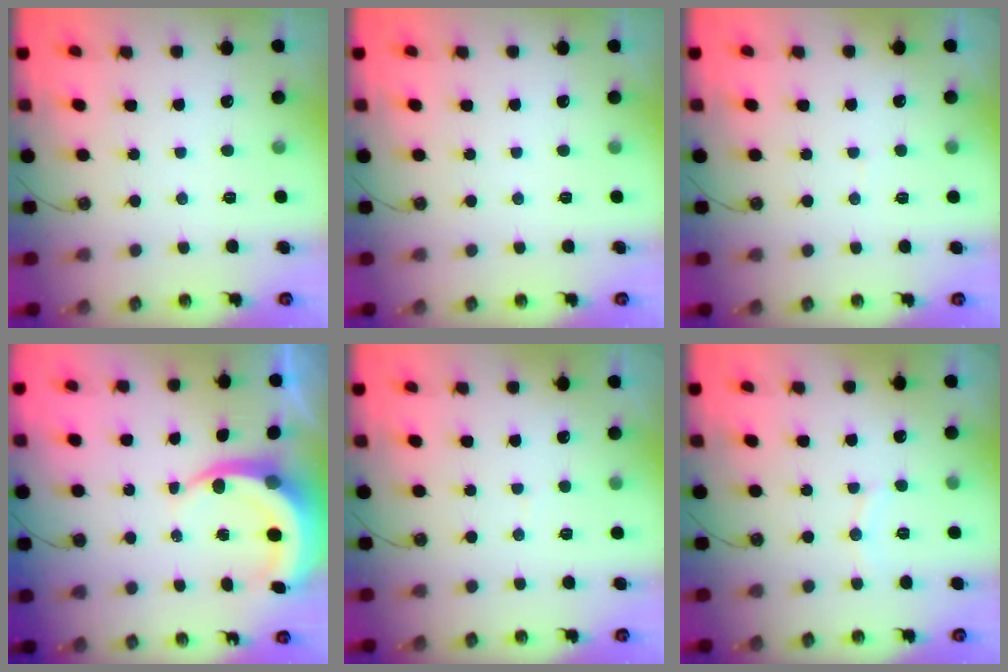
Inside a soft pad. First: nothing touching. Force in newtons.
{"total": 0.0}
{"total": 2.8, "press": 2.8, "slide": 0.3}
{"total": 7.1, "press": 7.0, "slide": 1.1}
{"total": 2.8, "press": 2.8, "slide": 0.3}
{"total": 4.5, "press": 4.5, "slide": 0.5}